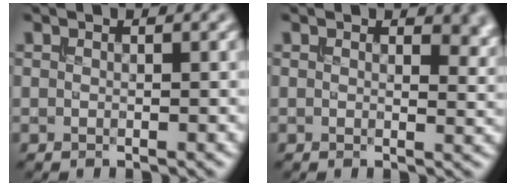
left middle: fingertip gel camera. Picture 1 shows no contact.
{"total": 2.8, "force": [1.4, 1.7, 1.8], "torque": [-0.023, -0.007, 0.020]}